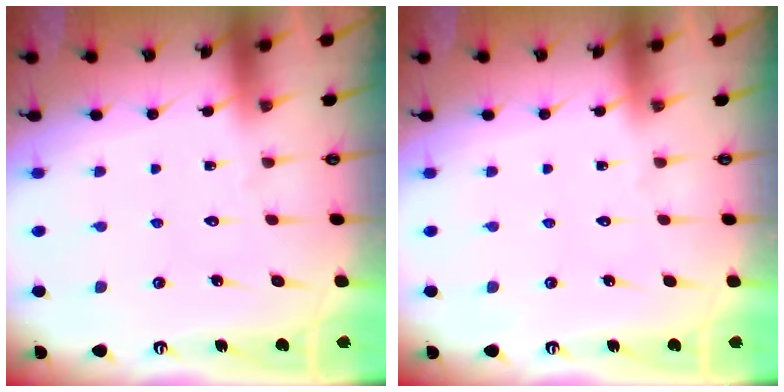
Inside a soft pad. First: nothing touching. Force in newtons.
{"total": 0.0}